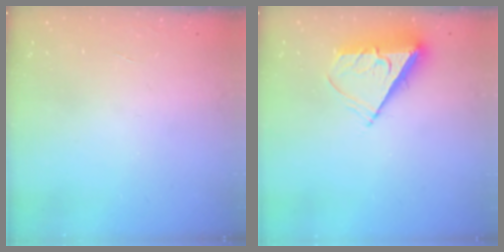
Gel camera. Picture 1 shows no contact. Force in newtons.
{"total": 7.0, "press": 7.0, "slide": 0.8}